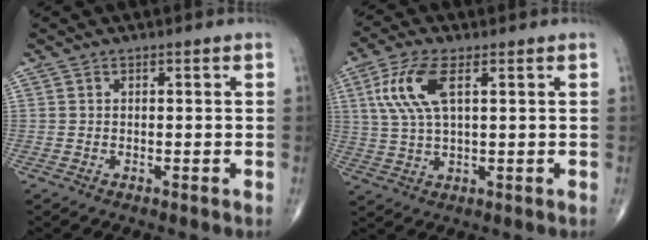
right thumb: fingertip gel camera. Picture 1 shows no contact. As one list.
[{"total": 9.4, "force": [3.1, 3.7, 8.1], "torque": [-0.189, 0.003, 0.063]}]